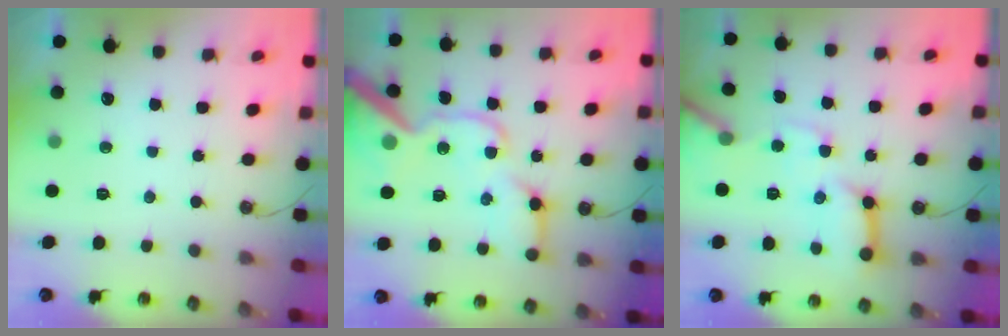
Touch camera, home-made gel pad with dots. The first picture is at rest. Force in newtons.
{"total": 22.8, "press": 22.6, "slide": 3.0}
{"total": 14.8, "press": 14.8, "slide": 1.1}